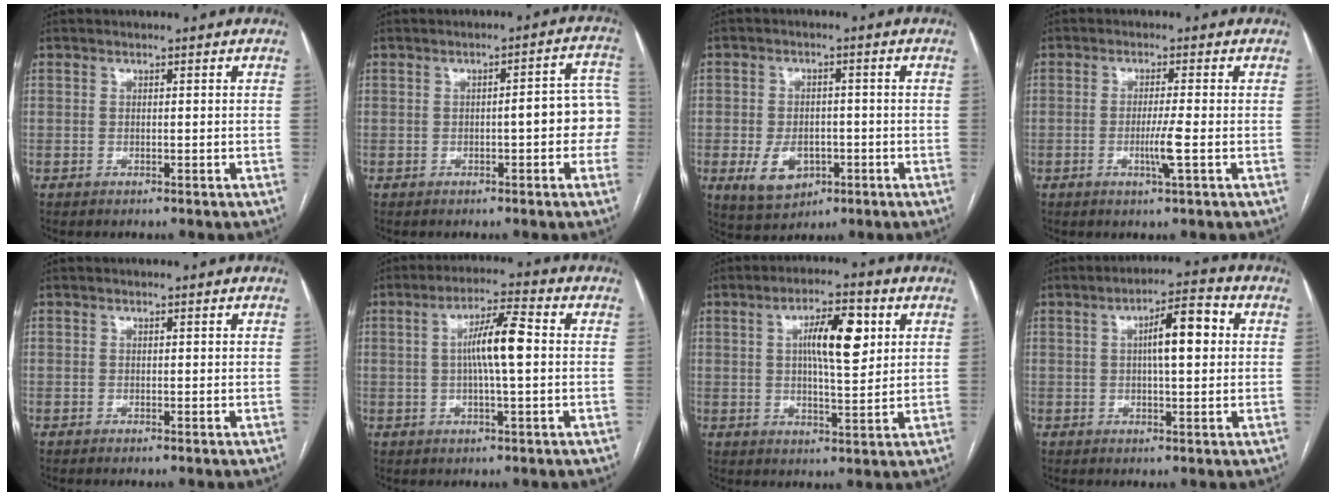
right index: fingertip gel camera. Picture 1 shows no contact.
{"total": 7.4, "force": [-0.9, 1.8, 7.1], "torque": [-0.074, 0.032, -0.013]}
{"total": 6.7, "force": [-2.3, 4.7, 4.2], "torque": [-0.077, 0.002, -0.027]}
{"total": 3.8, "force": [-1.0, -0.6, 3.6], "torque": [-0.070, -0.008, -0.019]}
{"total": 0.0}
{"total": 7.7, "force": [0.5, 0.7, 7.7], "torque": [-0.141, 0.012, 0.003]}
{"total": 9.1, "force": [2.6, 2.3, 8.4], "torque": [-0.142, 0.012, 0.043]}
{"total": 7.5, "force": [1.2, 1.6, 7.2], "torque": [-0.114, 0.019, 0.017]}